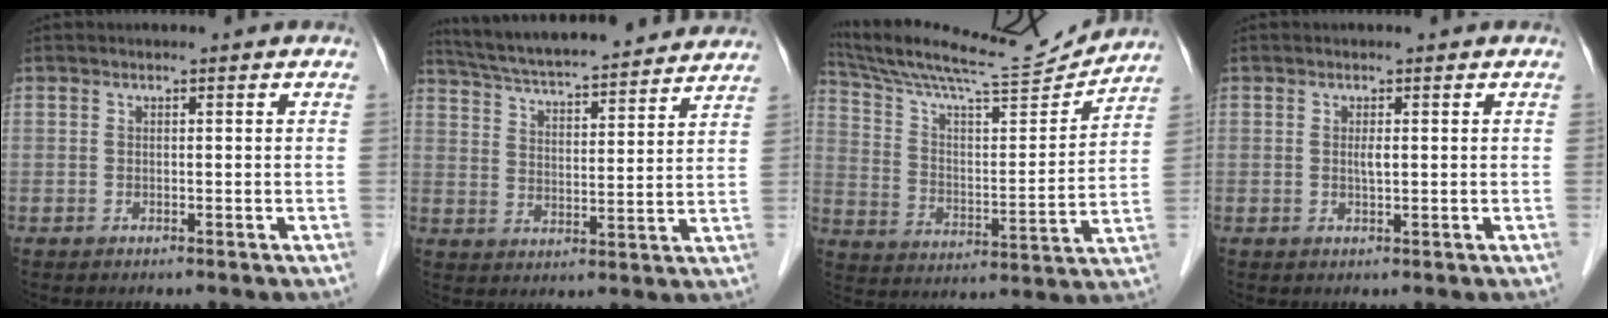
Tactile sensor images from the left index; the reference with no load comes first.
{"total": 22.2, "force": [20.2, 2.5, 8.9], "torque": [-0.148, 0.020, 0.287]}
{"total": 18.5, "force": [17.7, 0.2, 5.4], "torque": [-0.111, -0.026, 0.278]}
{"total": 1.1, "force": [0.2, 0.1, 1.1], "torque": [-0.025, -0.003, 0.003]}